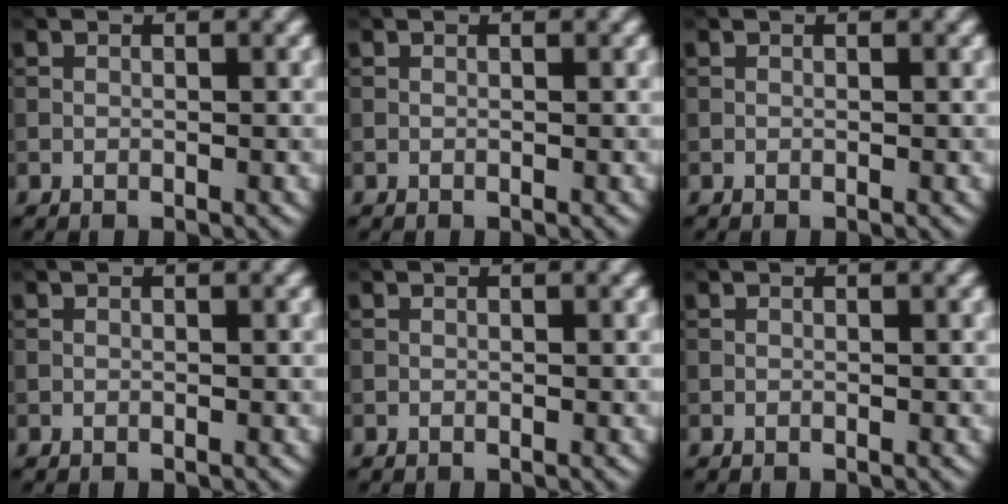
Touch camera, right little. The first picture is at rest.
{"total": 0.0}
{"total": 0.0}
{"total": 0.0}
{"total": 0.0}
{"total": 0.0}